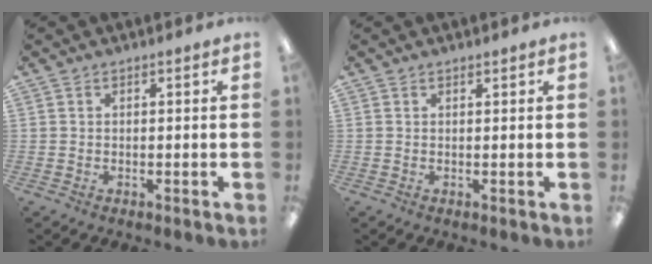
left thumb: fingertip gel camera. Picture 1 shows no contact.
{"total": 0.6, "force": [0.6, 0.1, 0.1], "torque": [-0.004, 0.000, 0.011]}